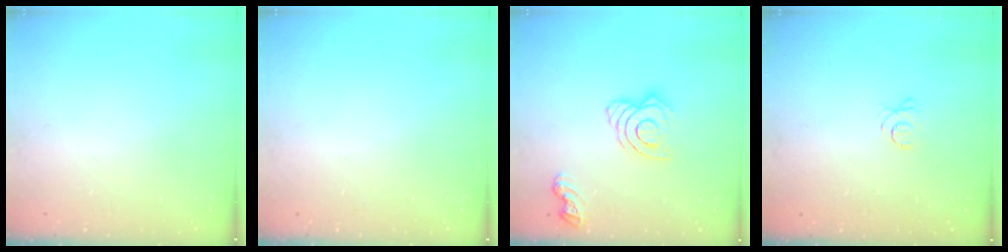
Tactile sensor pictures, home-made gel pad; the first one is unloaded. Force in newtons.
{"total": 0.0}
{"total": 12.2, "press": 12.1, "slide": 1.5}
{"total": 3.7, "press": 3.7, "slide": 0.5}